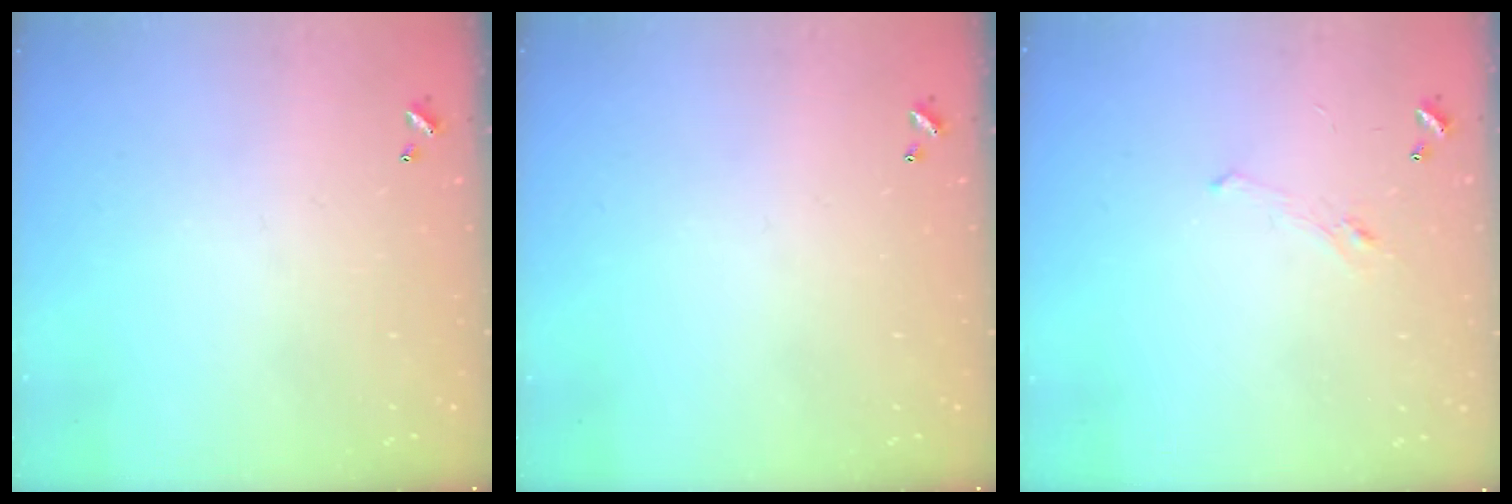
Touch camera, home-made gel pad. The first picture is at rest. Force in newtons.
{"total": 0.0}
{"total": 1.2, "press": 0.8, "slide": 0.9}